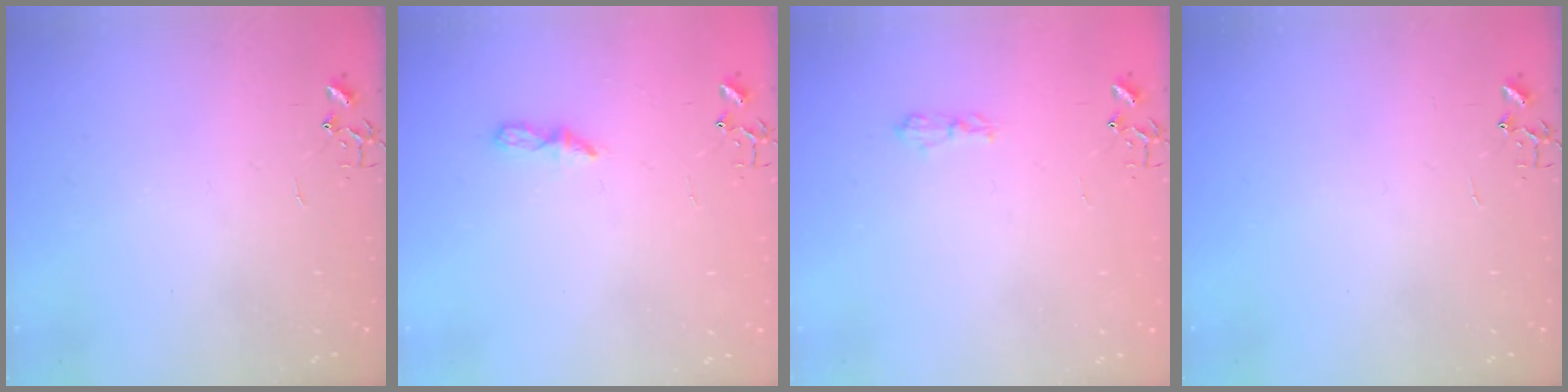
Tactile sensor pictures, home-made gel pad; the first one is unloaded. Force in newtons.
{"total": 5.5, "press": 5.5, "slide": 0.5}
{"total": 5.4, "press": 5.4, "slide": 0.7}
{"total": 0.0}